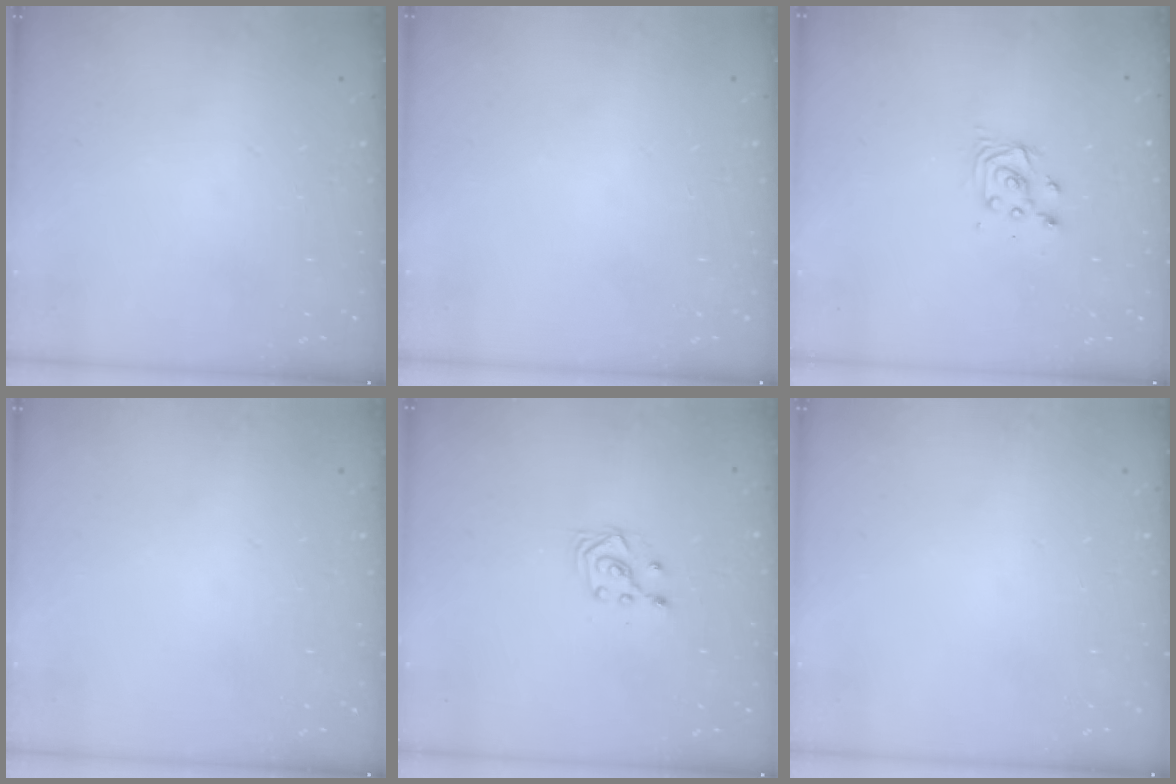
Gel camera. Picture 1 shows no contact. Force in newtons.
{"total": 0.0}
{"total": 4.7, "press": 4.7, "slide": 0.5}
{"total": 0.0}
{"total": 3.3, "press": 3.2, "slide": 0.8}
{"total": 0.0}